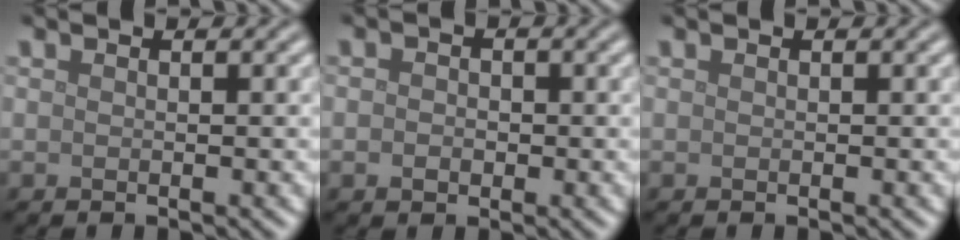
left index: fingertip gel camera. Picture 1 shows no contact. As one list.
[{"total": 1.6, "force": [-0.1, 1.4, 0.9], "torque": [-0.011, 0.001, -0.010]}, {"total": 0.0}]